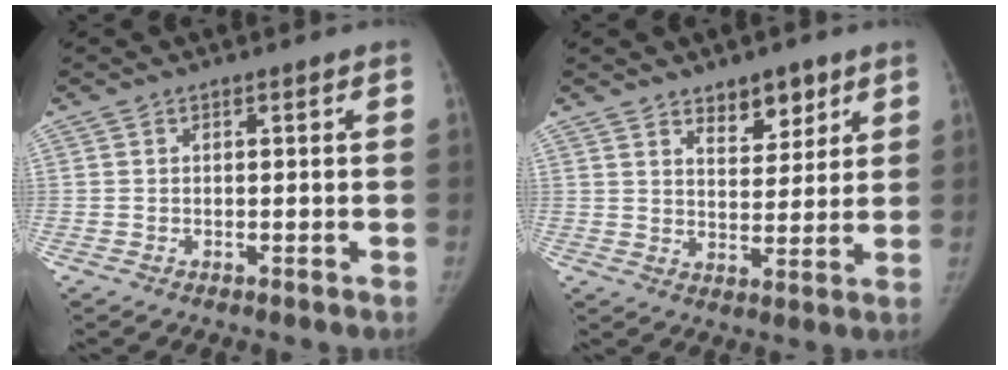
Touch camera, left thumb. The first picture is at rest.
{"total": 7.0, "force": [4.6, 3.7, 3.7], "torque": [-0.022, -0.032, 0.073]}